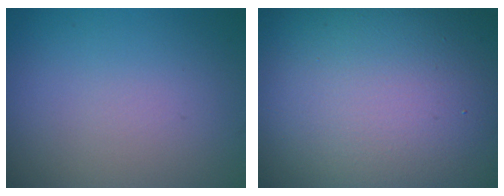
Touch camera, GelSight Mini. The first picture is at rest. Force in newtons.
{"total": 23.9, "press": 23.9, "slide": 1.2}